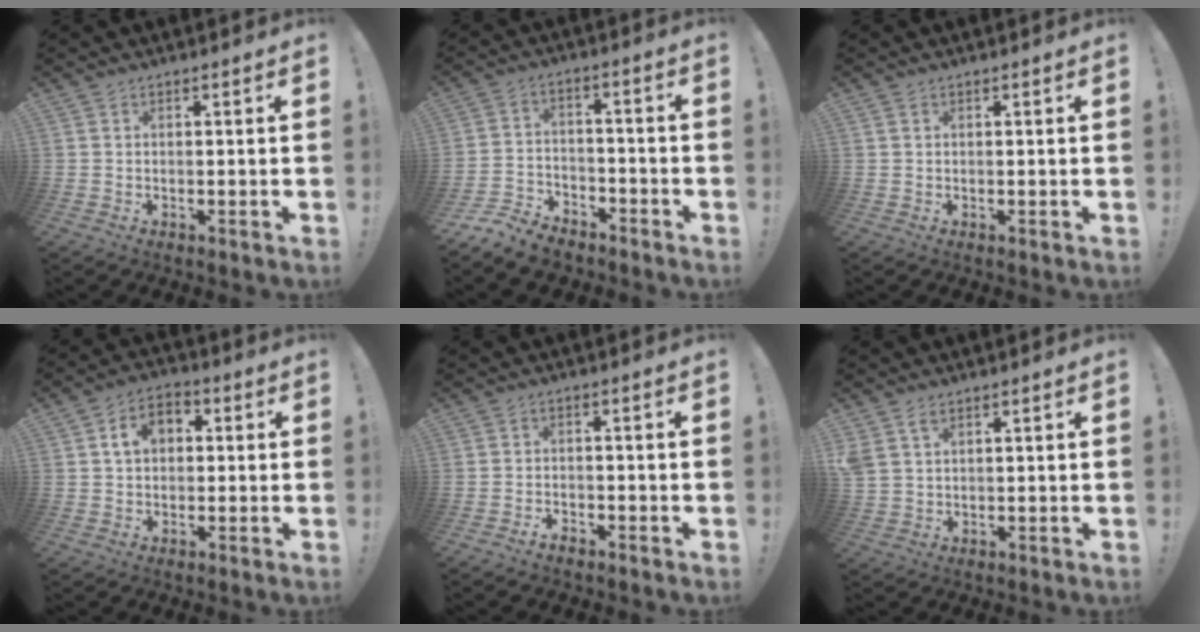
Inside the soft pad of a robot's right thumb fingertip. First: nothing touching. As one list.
[{"total": 8.0, "force": [-6.7, 3.7, 2.2], "torque": [-0.040, 0.030, -0.126]}, {"total": 0.7, "force": [0.5, 0.4, 0.3], "torque": [-0.007, 0.001, 0.009]}, {"total": 7.6, "force": [1.6, 5.7, 4.8], "torque": [-0.069, 0.009, 0.028]}, {"total": 2.4, "force": [-2.2, 0.7, 0.4], "torque": [0.000, 0.005, -0.041]}, {"total": 3.9, "force": [2.3, 2.3, 2.2], "torque": [-0.039, -0.007, 0.045]}]